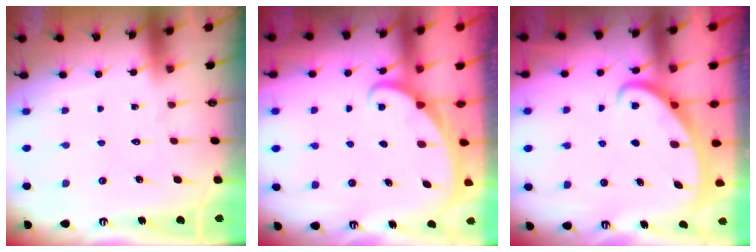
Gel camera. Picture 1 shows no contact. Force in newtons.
{"total": 1.8, "press": 1.8, "slide": 0.1}
{"total": 2.5, "press": 2.5, "slide": 0.4}